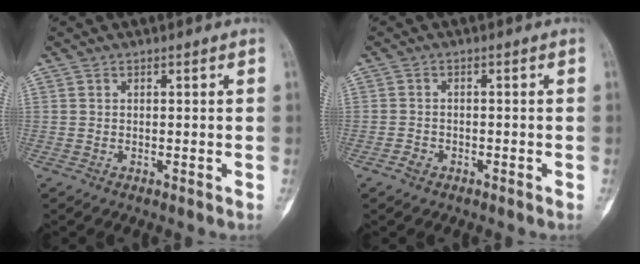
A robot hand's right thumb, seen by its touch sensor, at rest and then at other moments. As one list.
[{"total": 1.7, "force": [-1.1, 1.1, 0.6], "torque": [-0.013, 0.006, -0.023]}]